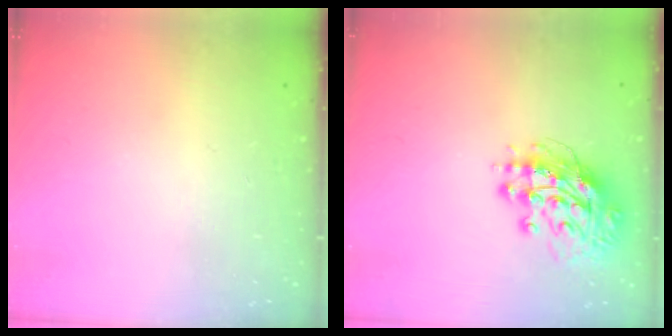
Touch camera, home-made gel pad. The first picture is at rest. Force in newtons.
{"total": 13.5, "press": 13.4, "slide": 1.5}